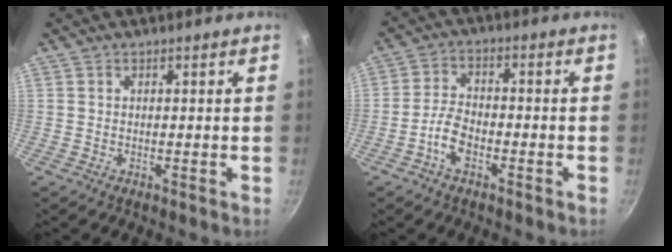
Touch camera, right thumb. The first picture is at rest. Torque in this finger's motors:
{"motor_torque": [-0.47, 0.22, 0.46, -0.08, 0.08]}